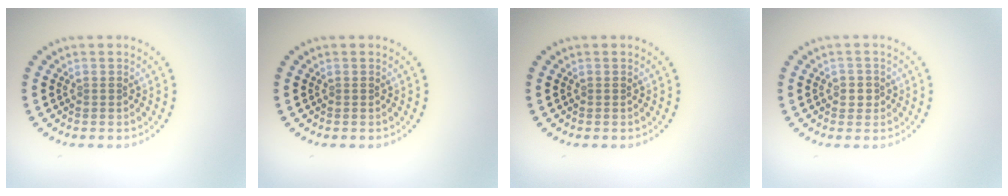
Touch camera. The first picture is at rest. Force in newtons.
{"total": 0.0}
{"total": 0.0}
{"total": 1.3, "press": 1.3, "slide": 0.4}